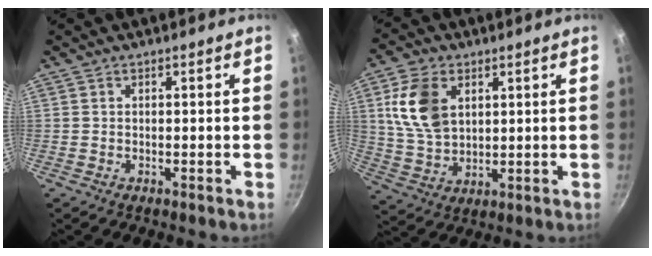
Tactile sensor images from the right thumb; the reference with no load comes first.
{"total": 11.9, "force": [3.7, 7.8, 8.1], "torque": [-0.140, -0.016, 0.077]}